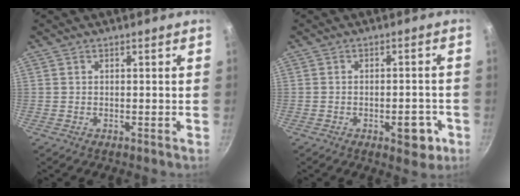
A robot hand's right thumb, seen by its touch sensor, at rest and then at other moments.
{"total": 6.2, "force": [-2.6, 3.0, 4.8], "torque": [-0.039, 0.016, -0.028]}